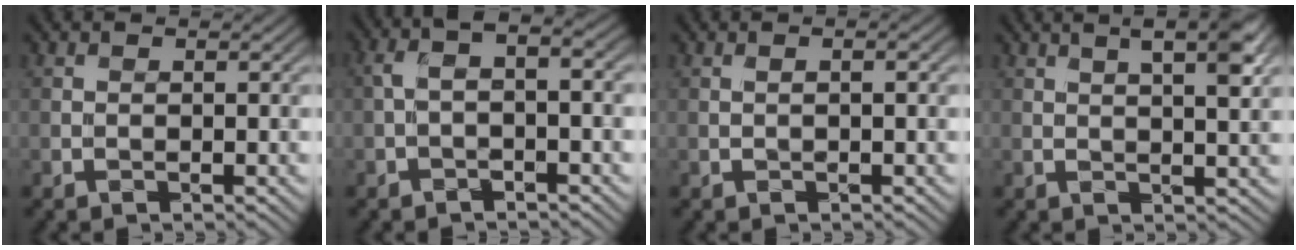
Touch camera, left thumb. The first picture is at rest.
{"total": 3.6, "force": [-0.5, 1.2, 3.4], "torque": [-0.073, 0.007, -0.017]}
{"total": 0.9, "force": [0.1, -0.1, 0.9], "torque": [-0.022, 0.001, 0.002]}
{"total": 4.8, "force": [2.7, 0.7, 4.0], "torque": [-0.064, 0.004, 0.048]}